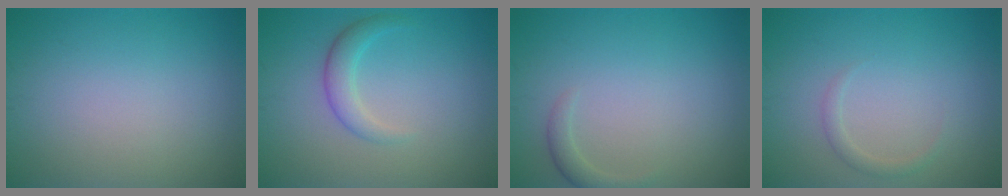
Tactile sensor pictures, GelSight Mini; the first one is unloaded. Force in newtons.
{"total": 2.3, "press": 2.3, "slide": 0.1}
{"total": 1.4, "press": 1.4, "slide": 0.1}
{"total": 1.0, "press": 1.0, "slide": 0.1}